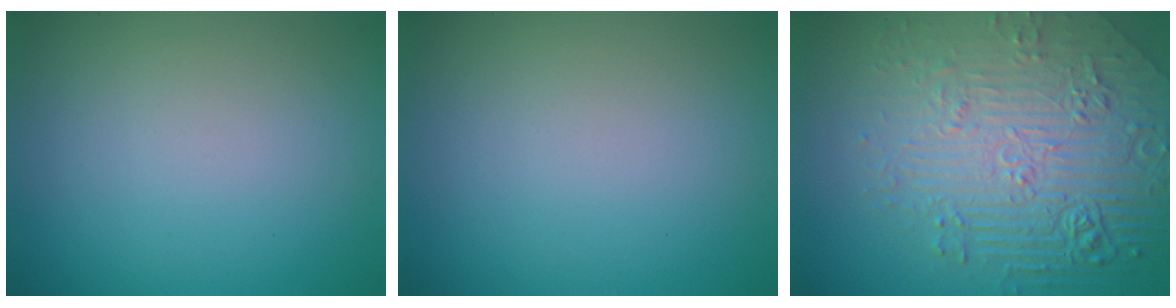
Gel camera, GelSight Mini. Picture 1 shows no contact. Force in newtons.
{"total": 0.0}
{"total": 8.9, "press": 6.2, "slide": 6.4}